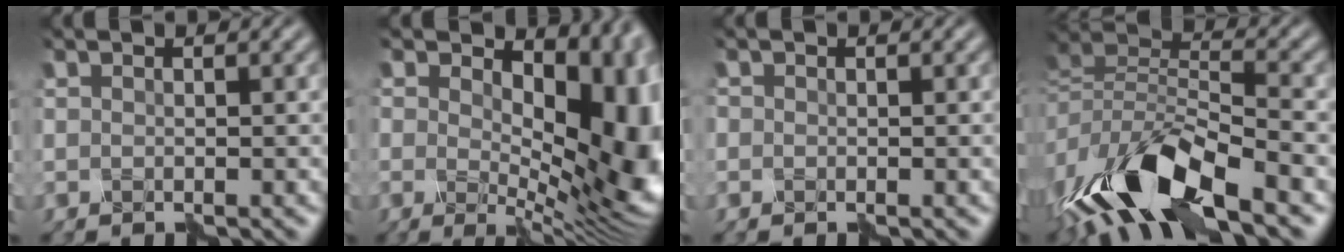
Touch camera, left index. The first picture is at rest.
{"total": 12.8, "force": [2.0, 6.8, 10.6], "torque": [-0.126, -0.008, 0.043]}
{"total": 0.6, "force": [-0.3, 0.5, 0.0], "torque": [0.006, 0.003, -0.002]}
{"total": 12.0, "force": [-7.2, 4.4, 8.5], "torque": [-0.165, 0.002, -0.135]}